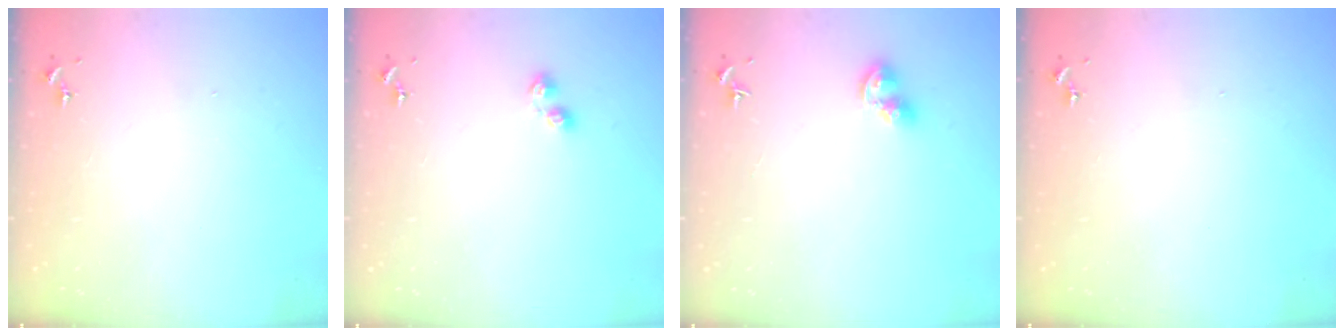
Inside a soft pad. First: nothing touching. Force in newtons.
{"total": 4.4, "press": 4.4, "slide": 0.6}
{"total": 8.6, "press": 8.6, "slide": 0.9}
{"total": 0.0}